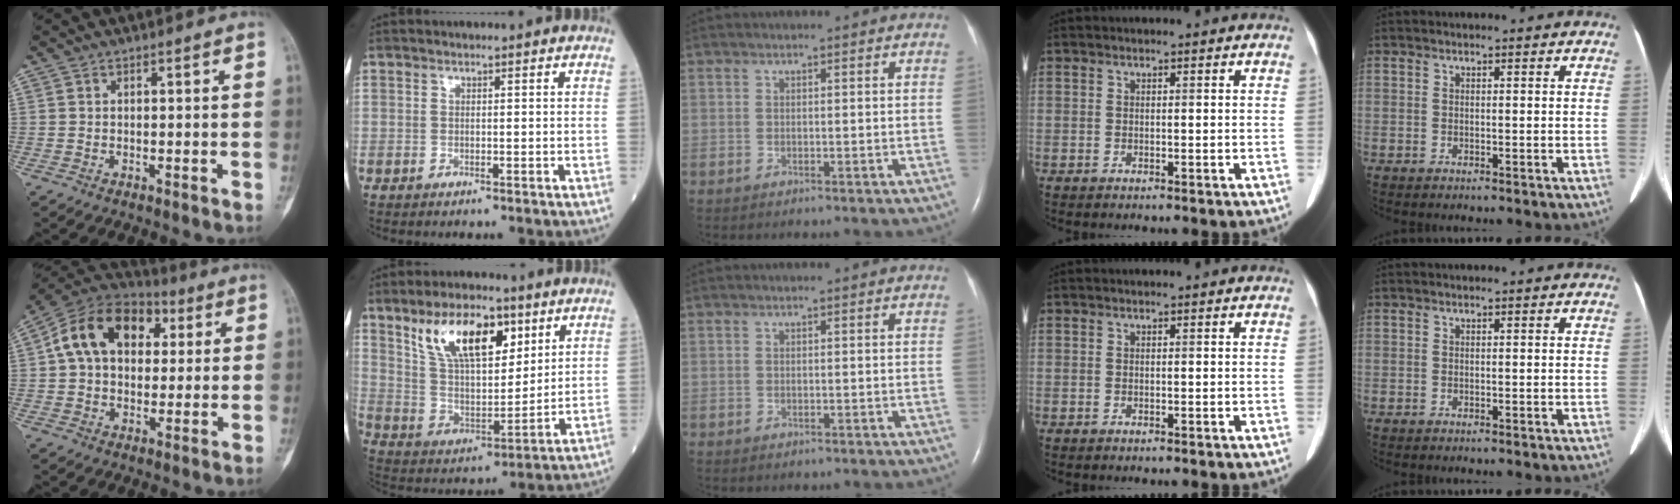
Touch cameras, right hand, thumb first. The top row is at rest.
{"thumb": {"total": 16.9, "force": [4.0, 11.9, 11.4], "torque": [-0.166, 0.022, 0.056]}, "index": {"total": 14.9, "force": [8.3, 6.1, 10.8], "torque": [-0.199, 0.016, 0.159]}, "middle": {"total": 1.0, "force": [-0.8, 0.4, 0.4], "torque": [-0.009, -0.001, -0.007]}}